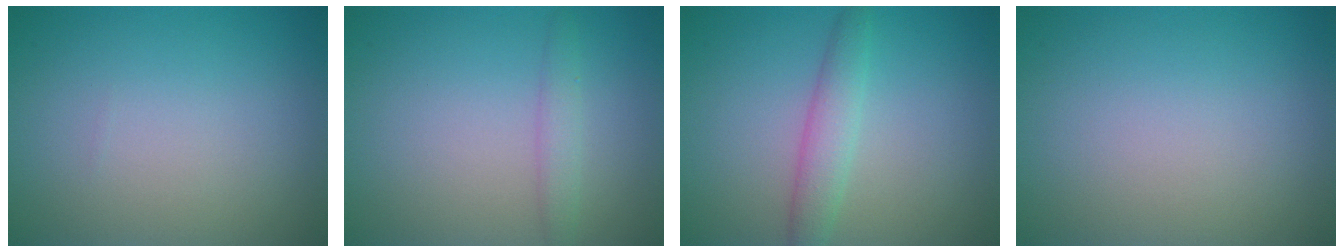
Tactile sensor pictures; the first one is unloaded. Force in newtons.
{"total": 1.6, "press": 1.6, "slide": 0.0}
{"total": 2.6, "press": 2.6, "slide": 0.0}
{"total": 0.0}